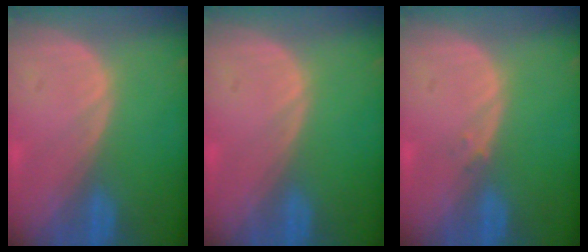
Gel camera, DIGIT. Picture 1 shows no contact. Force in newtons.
{"total": 0.0}
{"total": 0.7, "press": 0.7, "slide": 0.1}